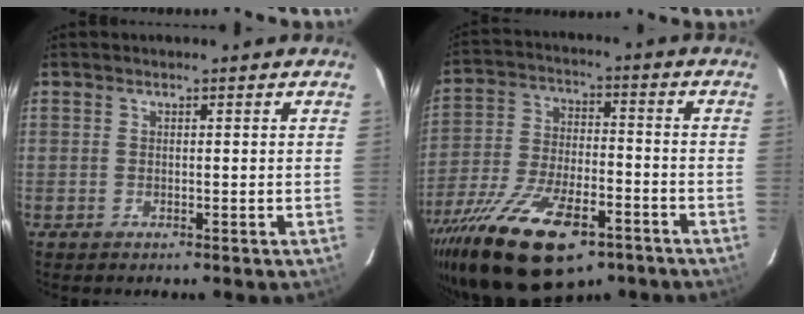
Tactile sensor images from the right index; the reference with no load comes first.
{"total": 23.2, "force": [-14.4, 10.0, 15.2], "torque": [-0.307, -0.039, -0.234]}